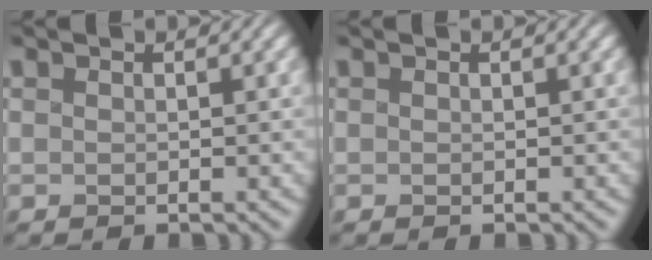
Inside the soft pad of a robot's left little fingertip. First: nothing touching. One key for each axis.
{"total": 0.0}